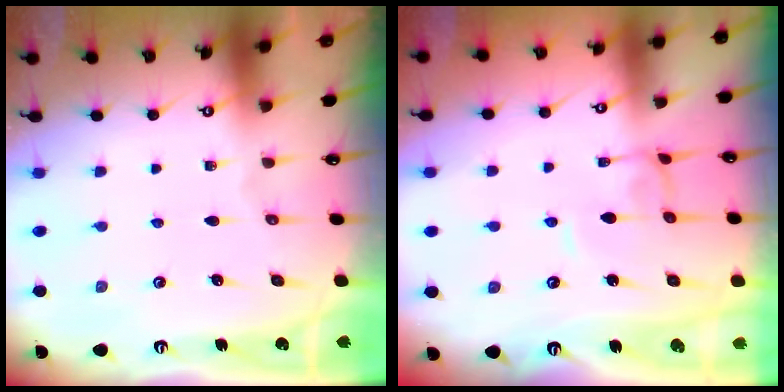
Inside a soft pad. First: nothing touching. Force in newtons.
{"total": 2.1, "press": 2.1, "slide": 0.2}